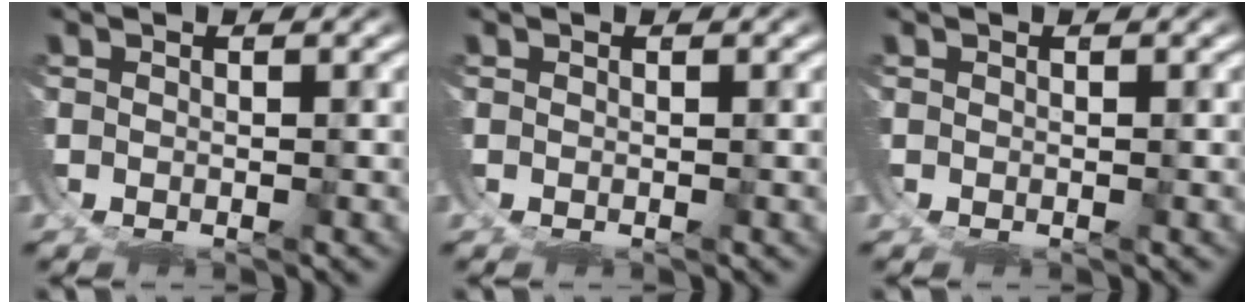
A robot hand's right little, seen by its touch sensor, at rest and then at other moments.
{"total": 0.0}
{"total": 0.0}